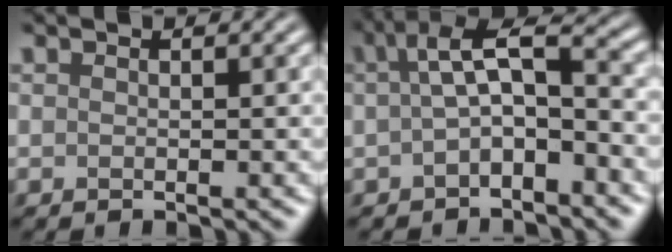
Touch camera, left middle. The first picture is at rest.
{"total": 5.1, "force": [0.1, 2.2, 4.6], "torque": [-0.074, 0.011, -0.004]}